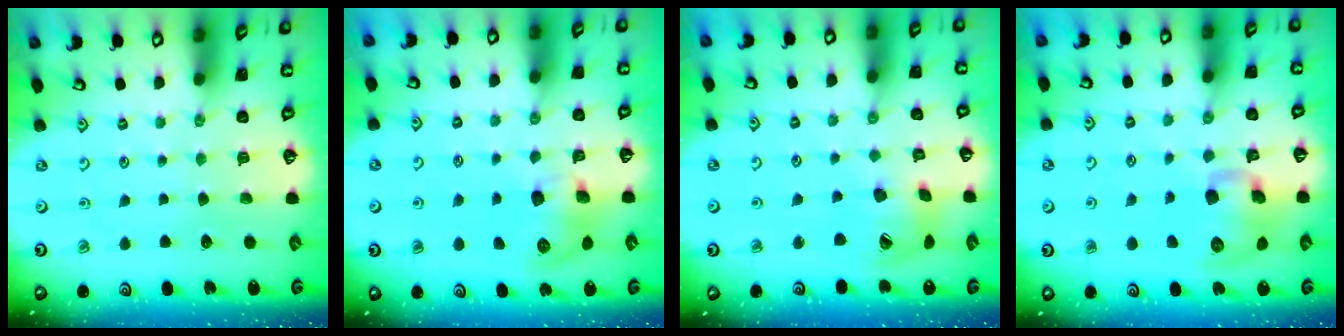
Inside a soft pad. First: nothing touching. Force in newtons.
{"total": 8.4, "press": 8.4, "slide": 1.0}
{"total": 15.5, "press": 15.3, "slide": 2.4}
{"total": 12.3, "press": 12.1, "slide": 2.0}